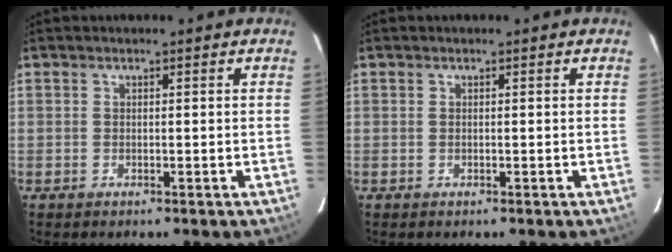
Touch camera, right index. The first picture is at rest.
{"total": 0.0}